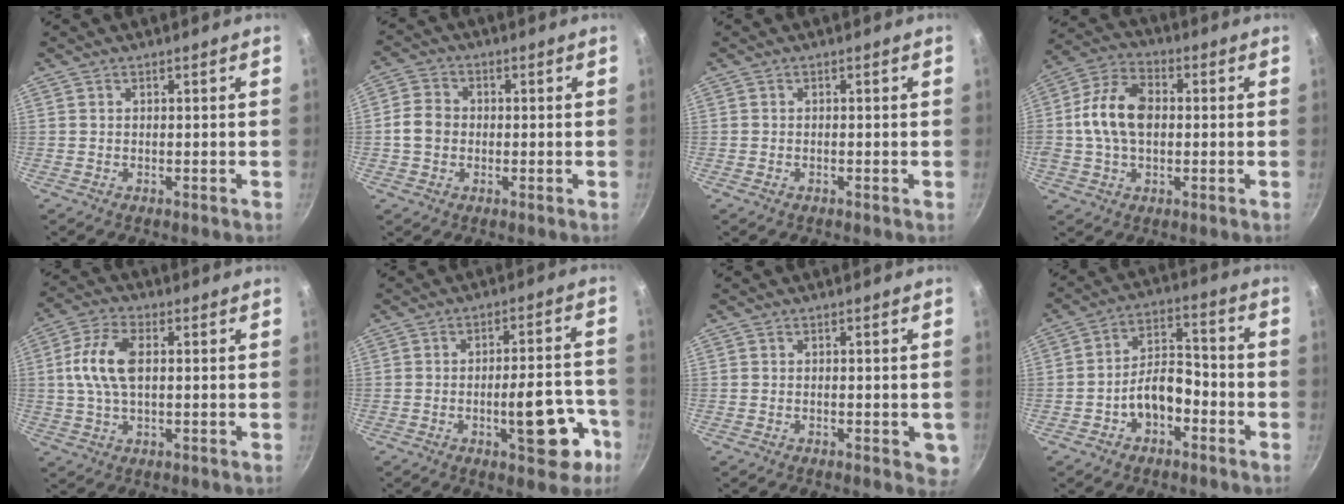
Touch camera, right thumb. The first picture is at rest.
{"total": 5.2, "force": [-0.5, 4.4, 2.7], "torque": [-0.037, 0.013, -0.019]}
{"total": 0.5, "force": [-0.3, 0.3, 0.3], "torque": [-0.005, 0.001, -0.006]}
{"total": 12.4, "force": [0.4, 8.2, 9.3], "torque": [-0.162, 0.022, -0.007]}
{"total": 9.6, "force": [1.1, 5.0, 8.2], "torque": [-0.165, 0.016, 0.015]}
{"total": 12.3, "force": [-4.9, 4.9, 10.2], "torque": [-0.099, 0.037, -0.062]}
{"total": 3.5, "force": [-0.9, 1.7, 2.9], "torque": [-0.022, -0.001, -0.011]}
{"total": 9.1, "force": [-3.8, 5.7, 6.1], "torque": [-0.075, 0.051, -0.064]}